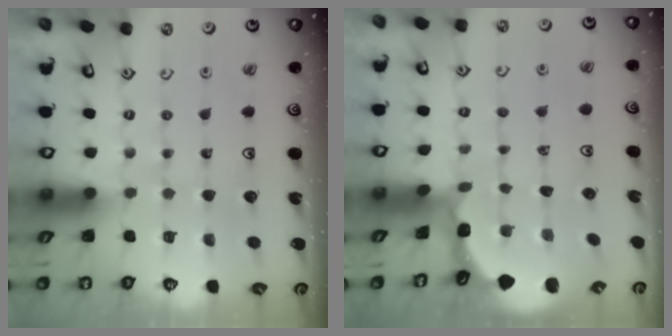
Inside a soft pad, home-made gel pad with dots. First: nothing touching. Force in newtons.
{"total": 1.1, "press": 1.1, "slide": 0.3}